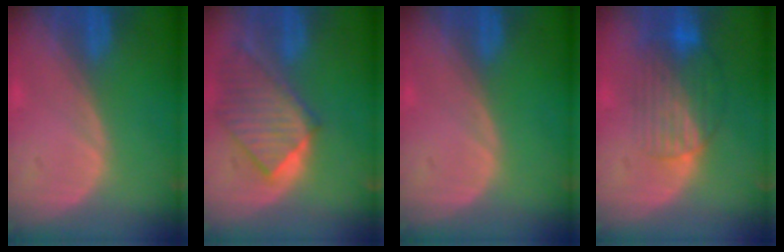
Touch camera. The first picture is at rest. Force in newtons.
{"total": 9.5, "press": 8.3, "slide": 4.7}
{"total": 0.0}
{"total": 8.5, "press": 7.2, "slide": 4.5}